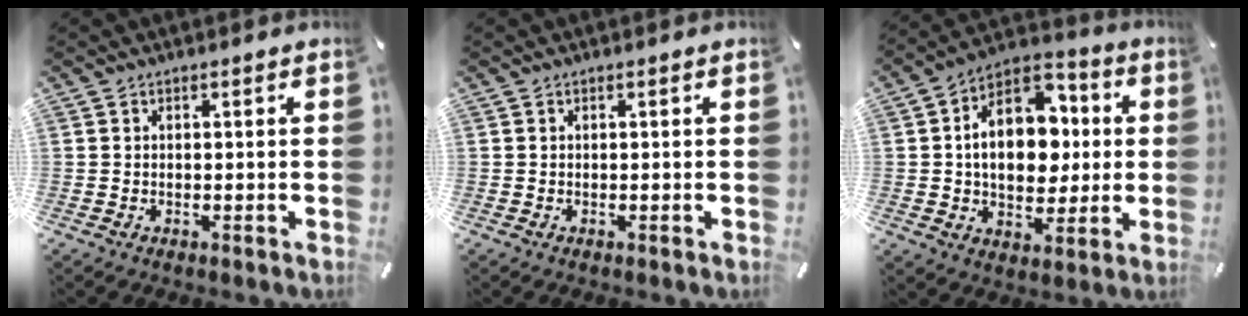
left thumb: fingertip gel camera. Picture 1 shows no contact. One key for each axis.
{"total": 0.0}
{"total": 16.2, "fx": 1.0, "fy": 11.8, "fz": 11.1, "tx": -0.181, "ty": -0.001, "tz": 0.020}